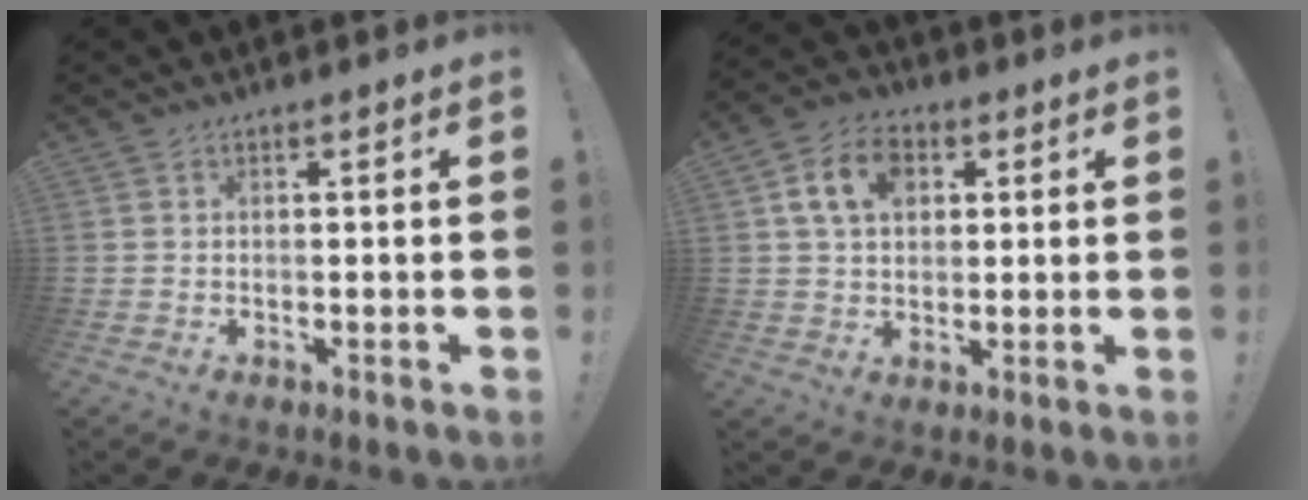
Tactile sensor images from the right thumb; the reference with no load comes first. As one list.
[{"total": 11.0, "force": [3.6, 8.0, 6.6], "torque": [-0.104, 0.007, 0.071]}]